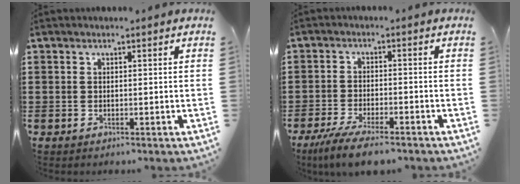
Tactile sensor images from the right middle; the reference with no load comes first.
{"total": 5.0, "force": [-4.4, 0.4, 2.4], "torque": [-0.060, -0.014, -0.086]}